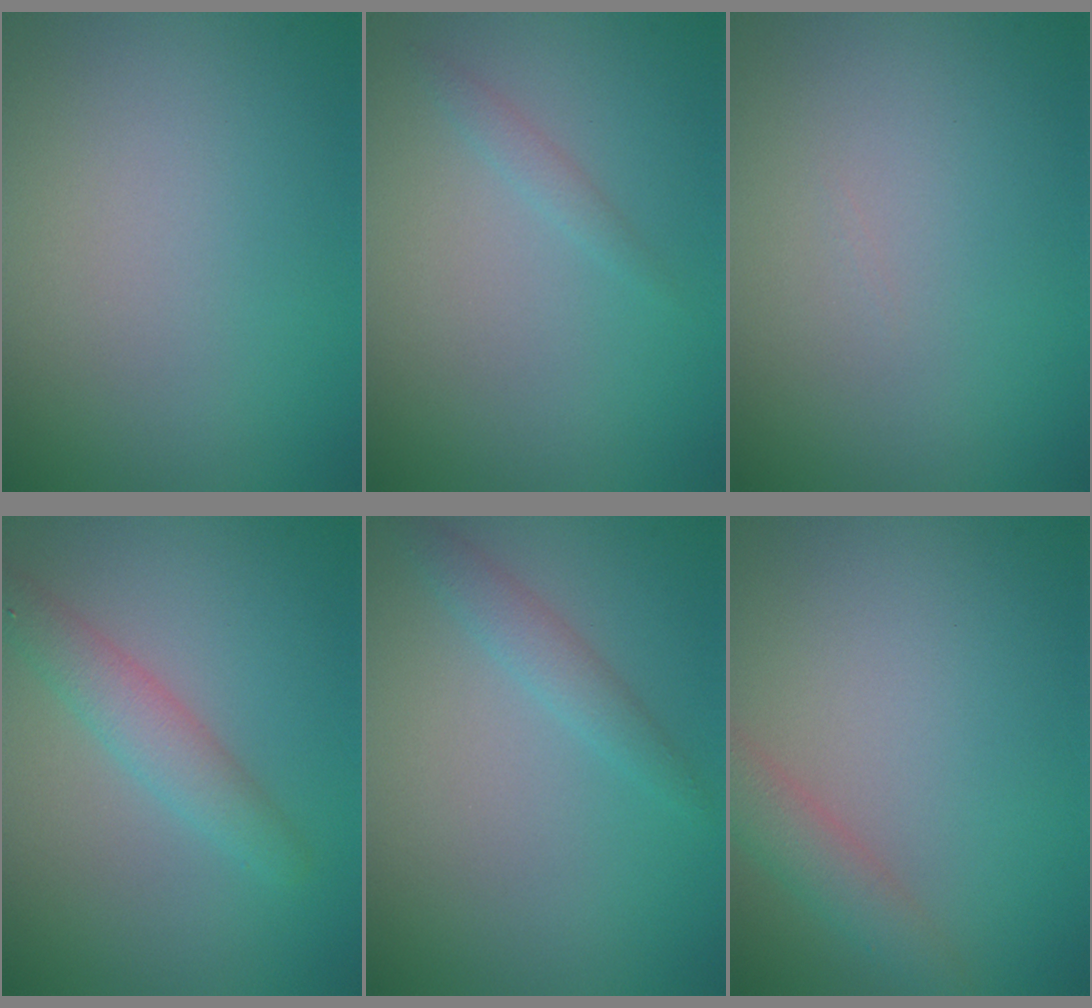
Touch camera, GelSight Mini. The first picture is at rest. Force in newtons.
{"total": 0.9, "press": 0.9, "slide": 0.1}
{"total": 0.0}
{"total": 2.8, "press": 2.8, "slide": 0.0}
{"total": 1.6, "press": 1.6, "slide": 0.0}
{"total": 2.5, "press": 2.5, "slide": 0.1}